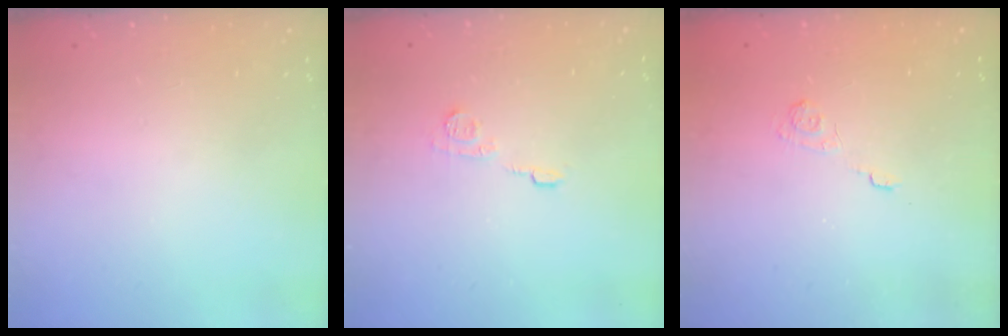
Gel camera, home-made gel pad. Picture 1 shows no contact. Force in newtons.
{"total": 5.7, "press": 5.7, "slide": 0.3}
{"total": 2.0, "press": 1.4, "slide": 1.4}